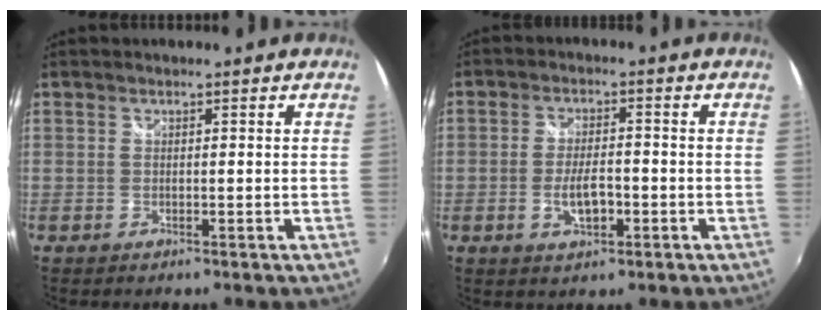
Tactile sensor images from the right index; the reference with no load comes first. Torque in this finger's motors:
{"motor_torque": [0.14, -0.13, 0.30, 0.05]}